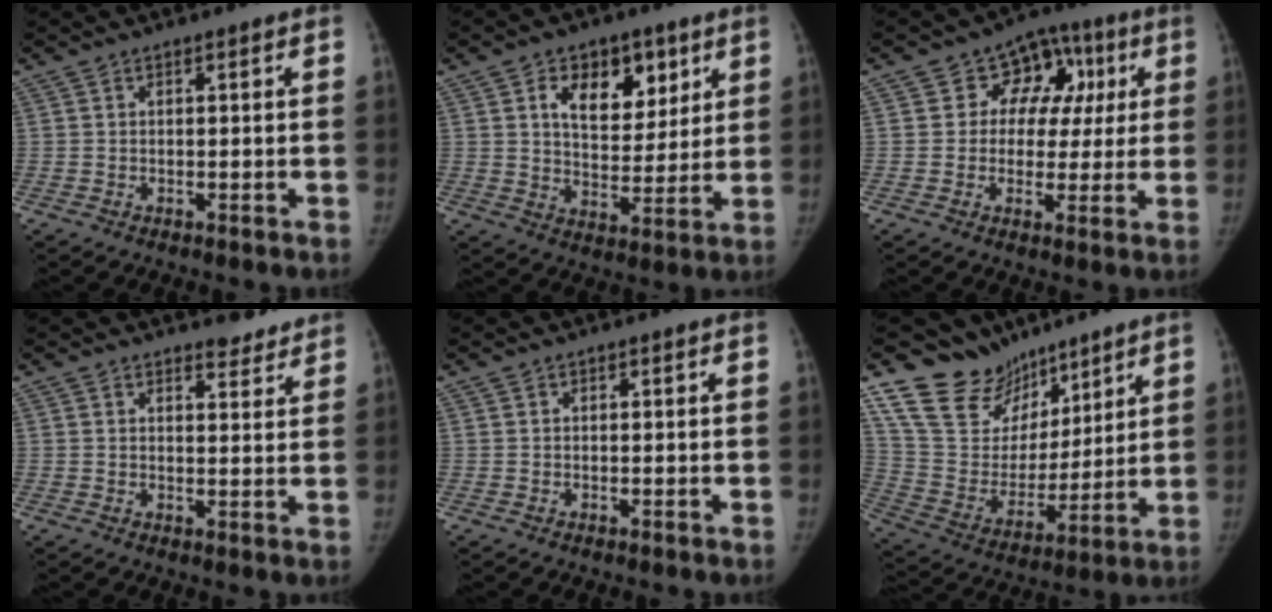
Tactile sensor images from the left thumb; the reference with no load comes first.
{"total": 12.8, "force": [5.8, 8.1, 7.9], "torque": [-0.076, -0.027, 0.096]}
{"total": 10.6, "force": [2.7, 9.0, 5.0], "torque": [-0.002, 0.011, 0.032]}
{"total": 3.4, "force": [3.1, 1.2, 0.4], "torque": [0.015, -0.028, 0.038]}
{"total": 0.0}
{"total": 17.5, "force": [13.7, 10.3, 3.2], "torque": [-0.013, -0.085, 0.261]}